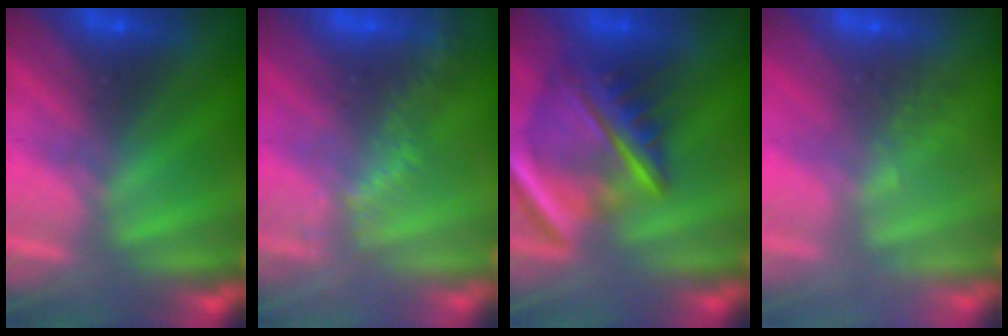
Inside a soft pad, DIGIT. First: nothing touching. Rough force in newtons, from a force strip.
{"total": 2.9}
{"total": 9.5}
{"total": 2.4}